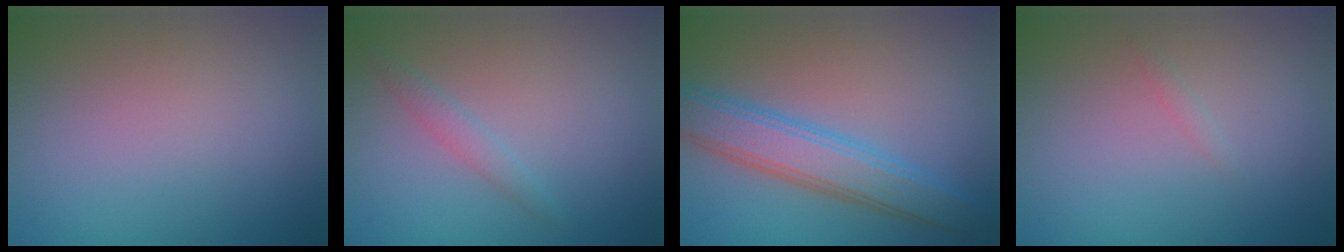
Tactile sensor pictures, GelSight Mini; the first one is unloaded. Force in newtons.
{"total": 1.3, "press": 1.3, "slide": 0.1}
{"total": 5.2, "press": 5.2, "slide": 0.3}
{"total": 0.5, "press": 0.5, "slide": 0.0}